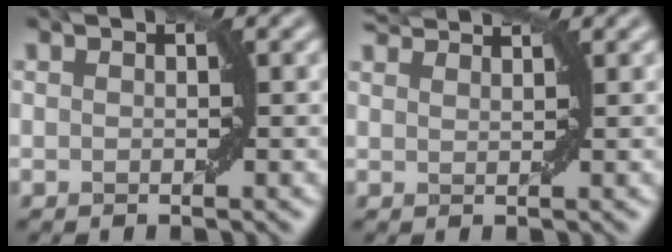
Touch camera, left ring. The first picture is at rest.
{"total": 3.7, "force": [3.5, 0.3, 1.0], "torque": [-0.018, 0.011, 0.050]}